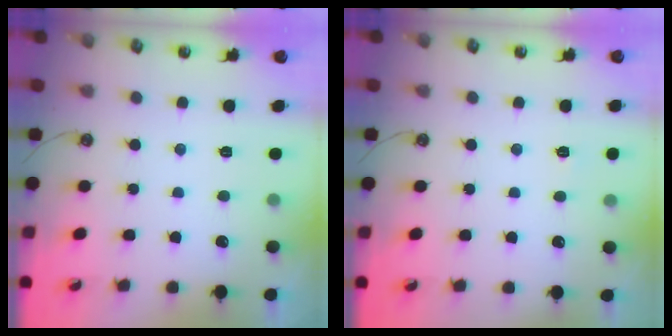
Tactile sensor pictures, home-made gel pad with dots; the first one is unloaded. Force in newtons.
{"total": 2.4, "press": 2.4, "slide": 0.4}